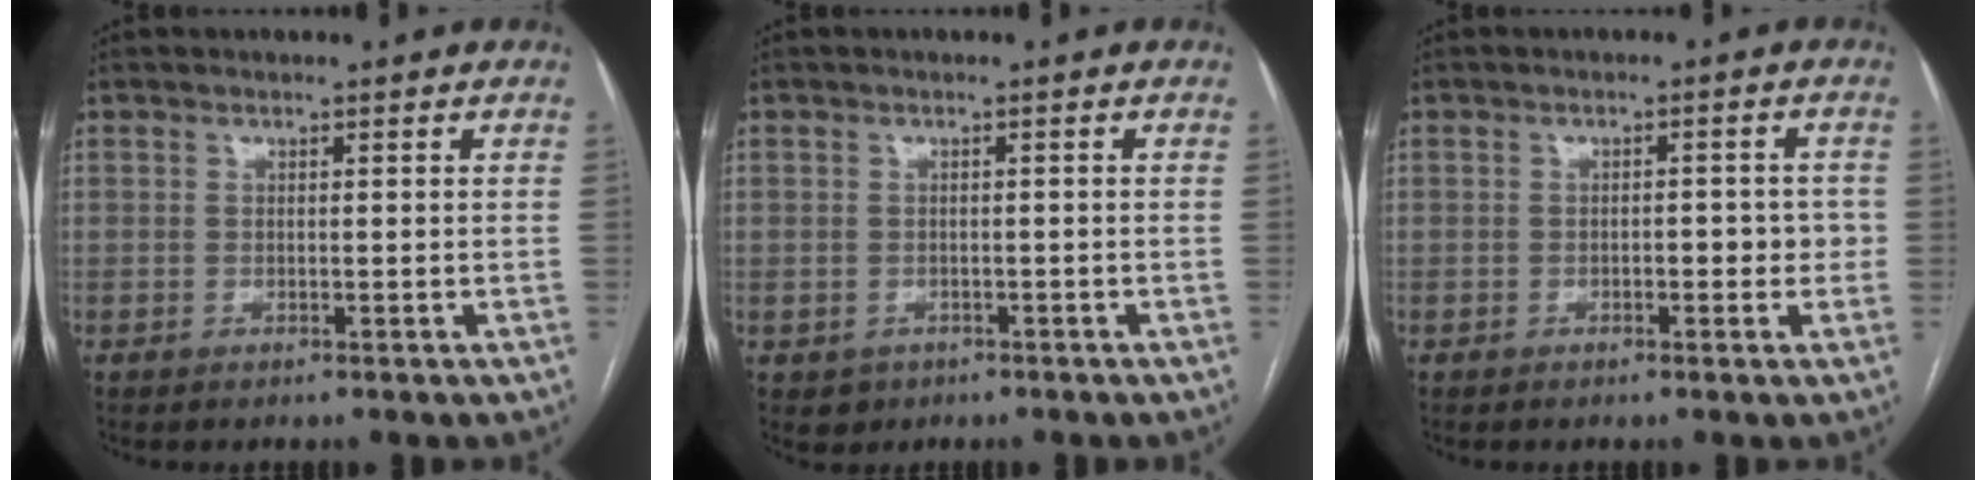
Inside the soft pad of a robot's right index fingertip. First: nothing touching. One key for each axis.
{"total": 2.3, "fx": -1.0, "fy": 2.0, "fz": 0.3, "tx": -0.004, "ty": 0.004, "tz": -0.008}
{"total": 3.5, "fx": -0.7, "fy": 1.5, "fz": 3.1, "tx": -0.037, "ty": 0.008, "tz": -0.009}